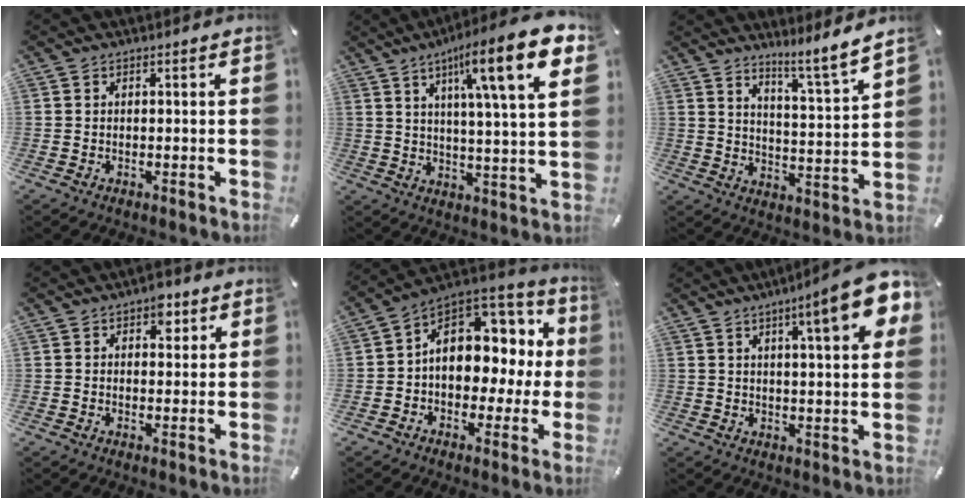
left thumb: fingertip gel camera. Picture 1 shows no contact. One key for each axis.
{"total": 16.9, "fx": 8.1, "fy": 2.6, "fz": 14.6, "tx": -0.225, "ty": -0.042, "tz": 0.114}
{"total": 7.6, "fx": 6.8, "fy": 0.1, "fz": 3.3, "tx": -0.056, "ty": -0.063, "tz": 0.115}
{"total": 4.4, "fx": 2.2, "fy": 2.7, "fz": 2.6, "tx": -0.018, "ty": -0.010, "tz": 0.031}
{"total": 12.4, "fx": 3.0, "fy": 9.5, "fz": 7.4, "tx": -0.099, "ty": -0.031, "tz": 0.058}
{"total": 14.3, "fx": 7.3, "fy": 3.0, "fz": 11.9, "tx": -0.170, "ty": -0.032, "tz": 0.111}